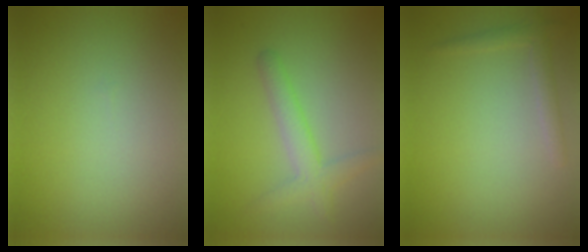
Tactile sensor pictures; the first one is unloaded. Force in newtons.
{"total": 2.9, "press": 2.8, "slide": 0.2}
{"total": 1.5, "press": 1.5, "slide": 0.1}